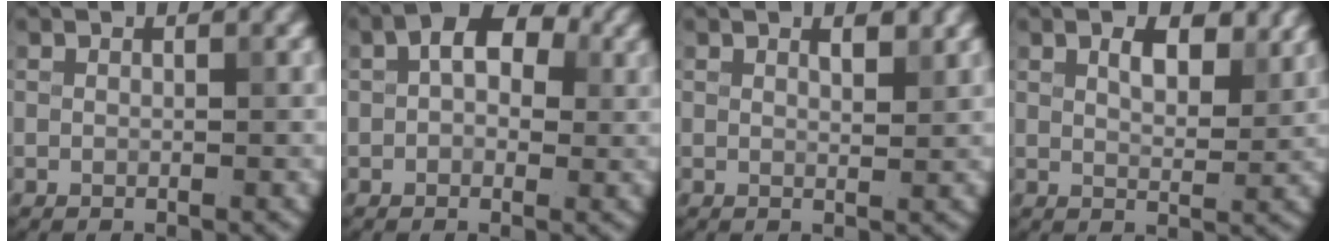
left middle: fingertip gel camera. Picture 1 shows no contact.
{"total": 4.8, "force": [1.4, 3.0, 3.5], "torque": [-0.042, 0.012, 0.007]}
{"total": 1.4, "force": [1.0, 0.4, 0.9], "torque": [-0.013, 0.000, 0.018]}
{"total": 3.7, "force": [2.0, 1.6, 2.6], "torque": [-0.047, 0.001, 0.032]}